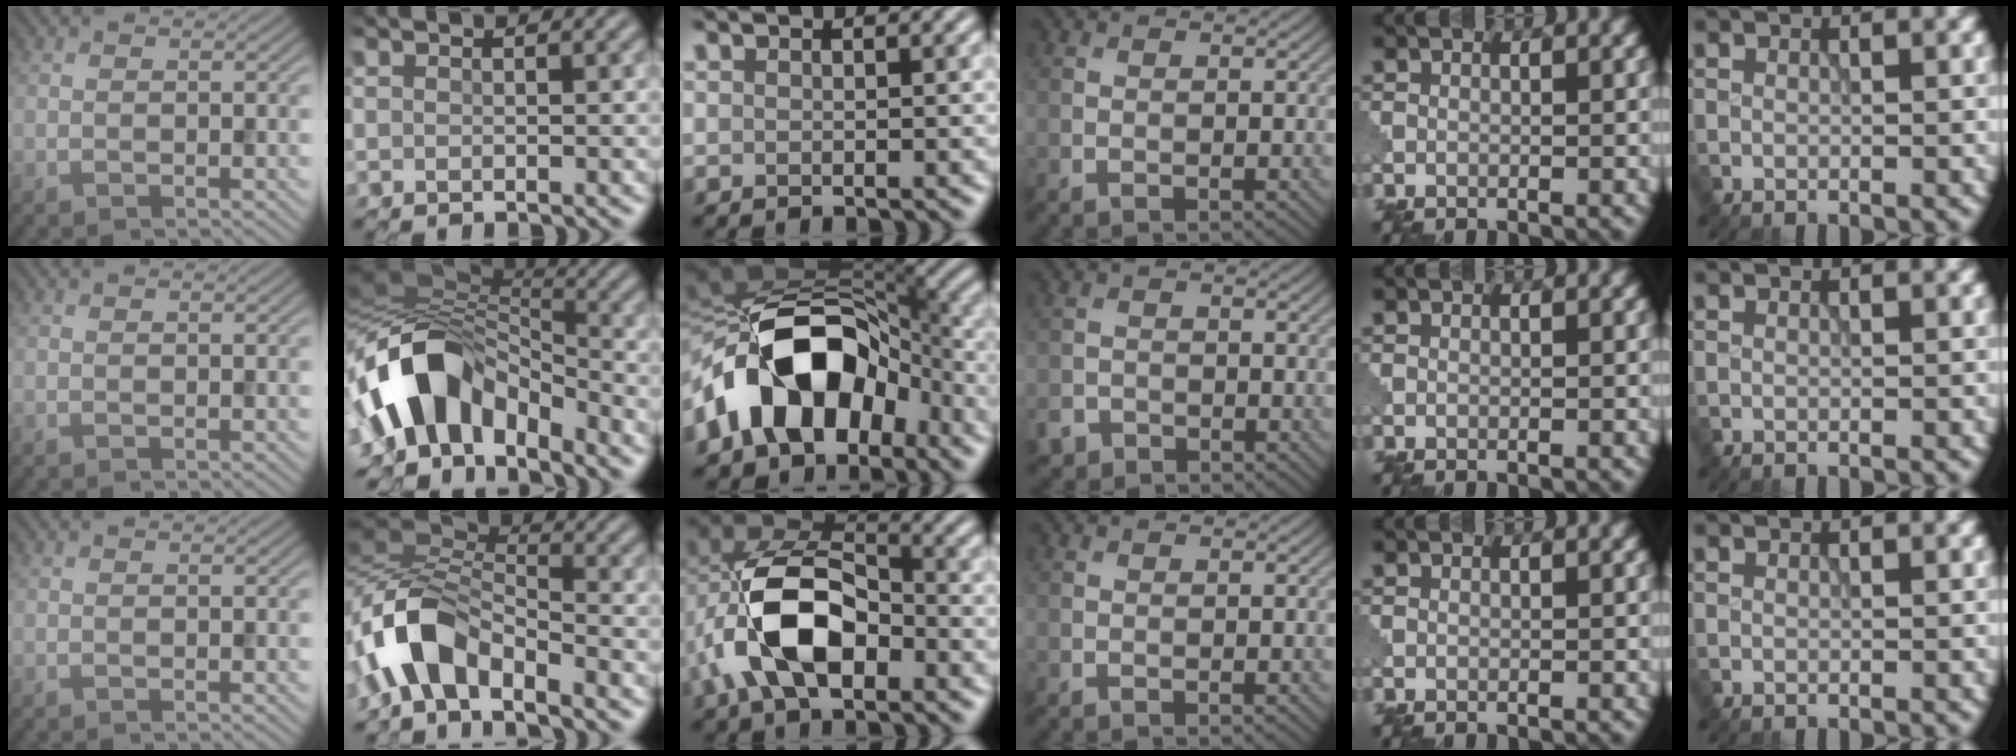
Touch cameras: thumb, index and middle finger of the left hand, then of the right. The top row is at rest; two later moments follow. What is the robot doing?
{"motion": "assemble", "object": "puzzle pieces"}